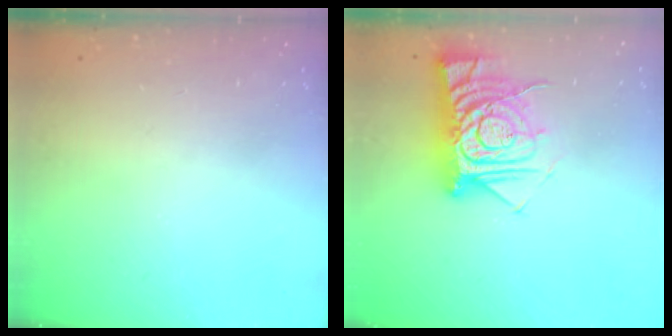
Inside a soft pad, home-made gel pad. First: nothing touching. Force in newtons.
{"total": 12.6, "press": 12.6, "slide": 1.1}